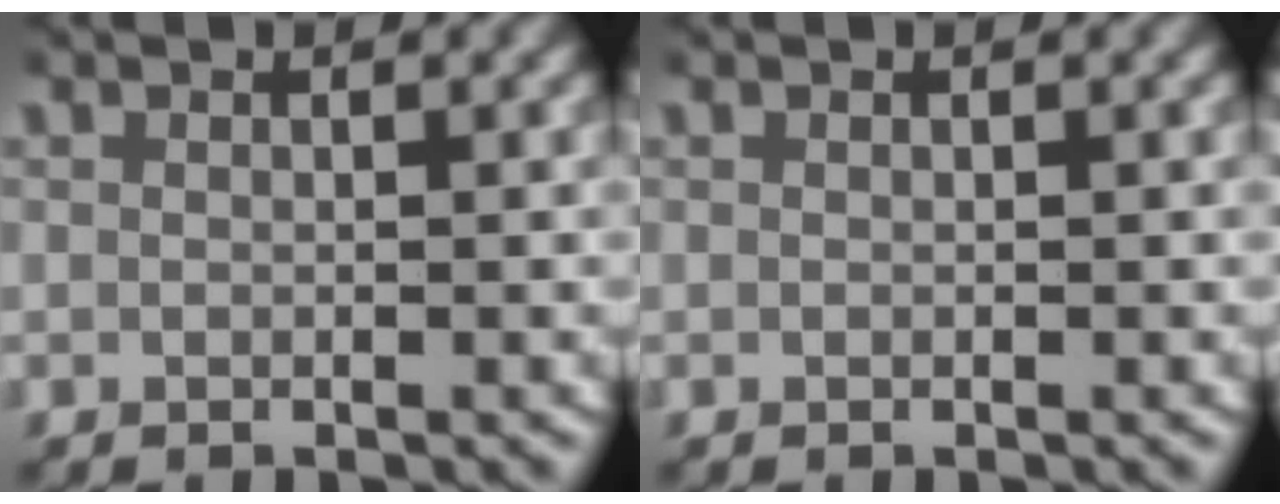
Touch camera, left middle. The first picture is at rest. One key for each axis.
{"total": 0.0}